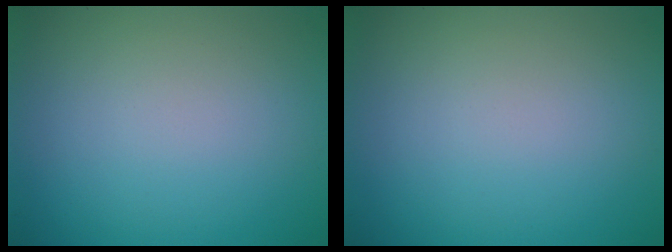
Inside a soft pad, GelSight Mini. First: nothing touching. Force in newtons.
{"total": 0.0}